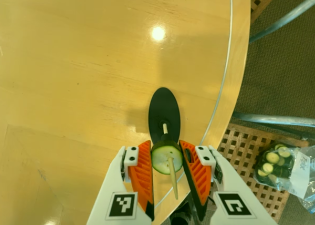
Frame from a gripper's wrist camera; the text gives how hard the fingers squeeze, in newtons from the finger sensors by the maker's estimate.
{"total": 10.1, "left": 9.6, "right": 10.6}